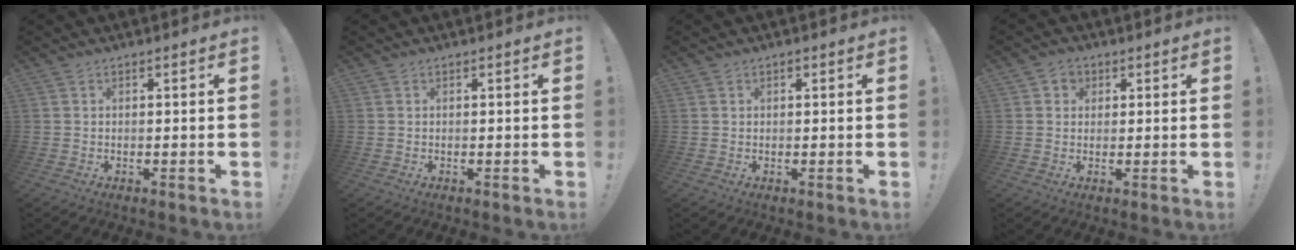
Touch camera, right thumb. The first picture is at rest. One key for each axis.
{"total": 0.0}
{"total": 0.0}
{"total": 3.2, "fx": 1.2, "fy": 2.8, "fz": 0.8, "tx": -0.005, "ty": -0.003, "tz": 0.019}